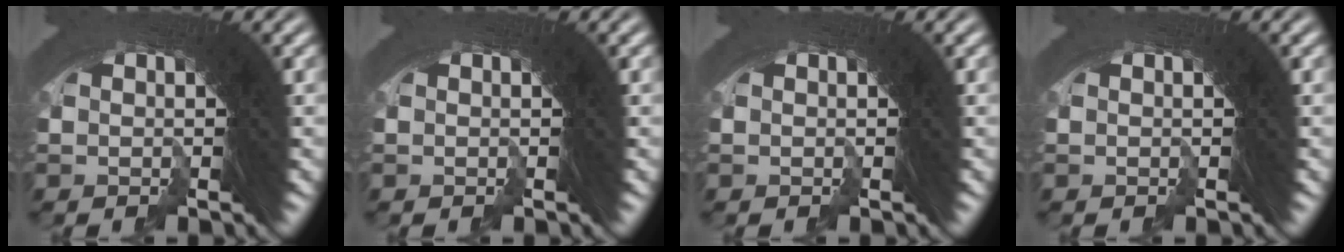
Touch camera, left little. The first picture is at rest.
{"total": 0.0}
{"total": 0.0}
{"total": 0.0}